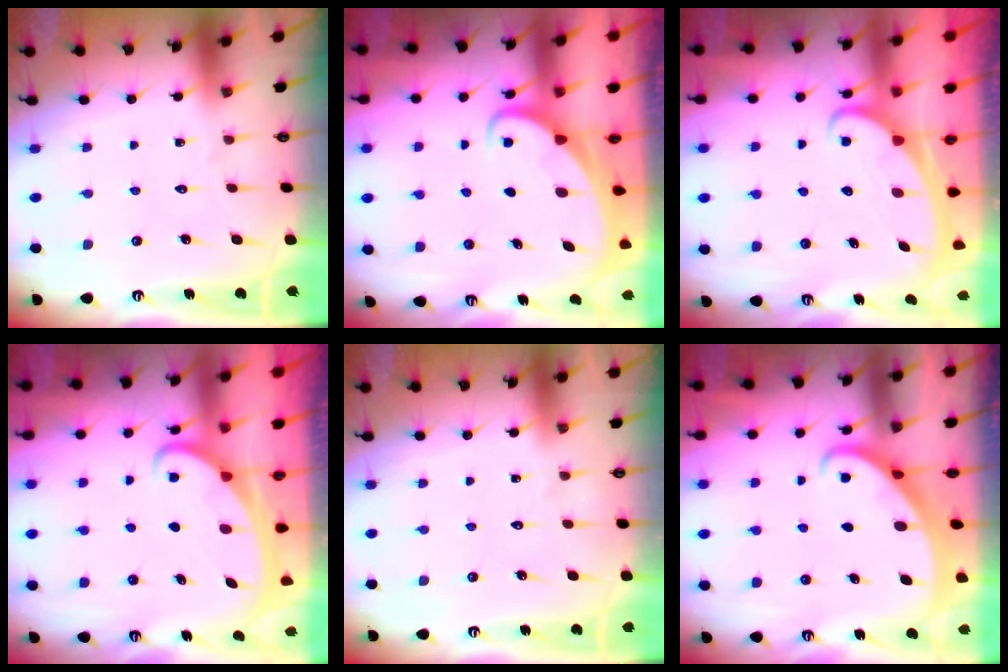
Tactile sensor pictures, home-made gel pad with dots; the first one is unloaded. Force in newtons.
{"total": 2.5, "press": 2.5, "slide": 0.2}
{"total": 2.3, "press": 2.3, "slide": 0.2}
{"total": 2.1, "press": 2.1, "slide": 0.3}
{"total": 0.0}
{"total": 2.3, "press": 2.3, "slide": 0.1}